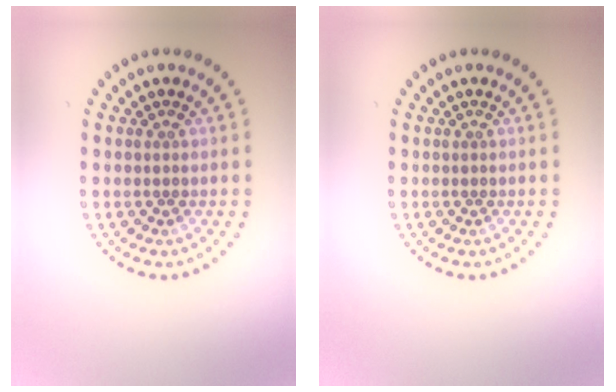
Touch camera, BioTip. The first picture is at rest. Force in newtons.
{"total": 0.0}